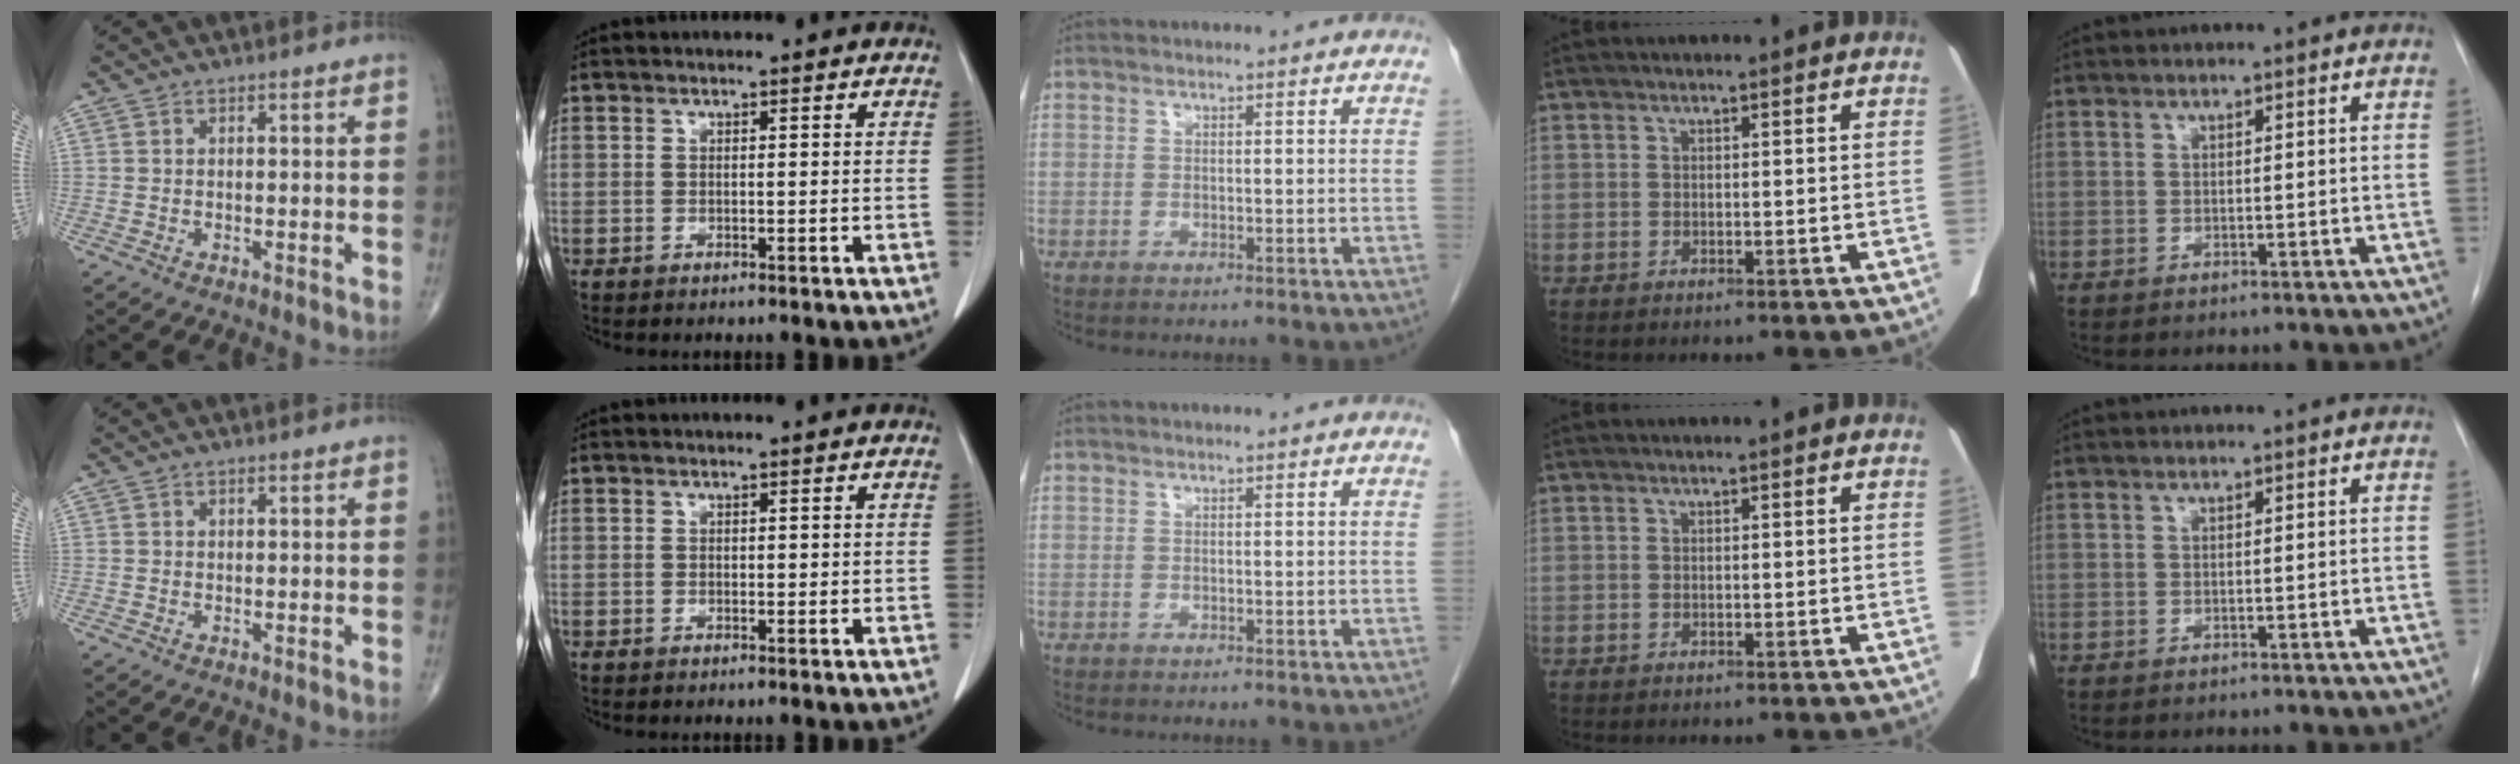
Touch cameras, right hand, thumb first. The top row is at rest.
{"index": {"total": 0.7, "force": [0.2, 0.4, 0.5], "torque": [-0.004, 0.001, 0.003]}}